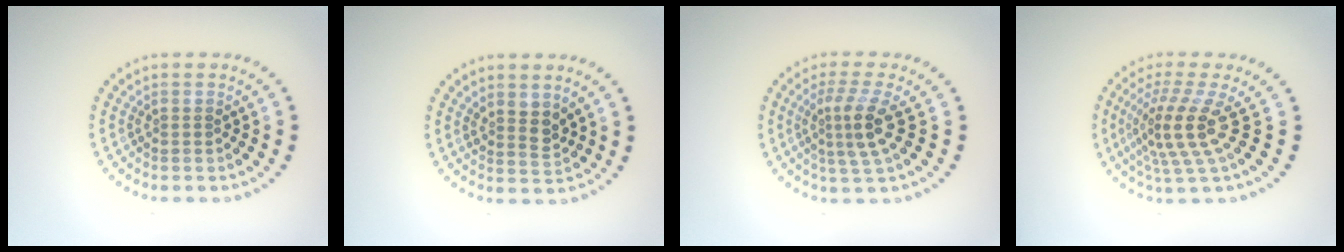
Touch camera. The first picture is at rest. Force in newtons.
{"total": 1.7, "press": 1.5, "slide": 0.9}
{"total": 3.5, "press": 2.9, "slide": 2.0}
{"total": 4.5, "press": 3.1, "slide": 3.2}